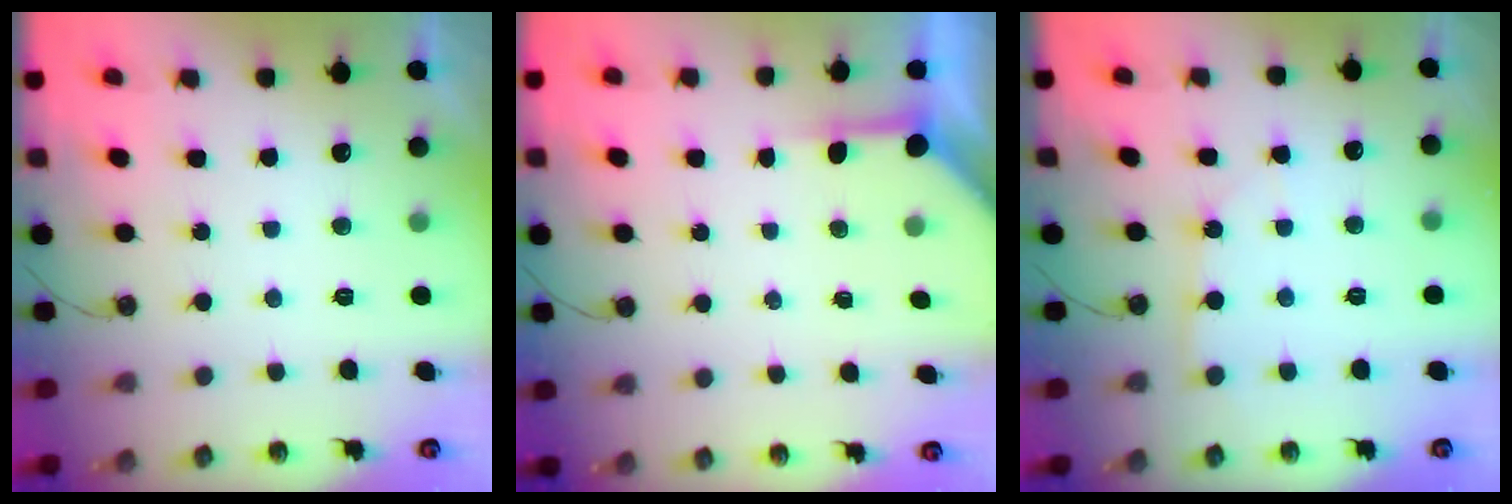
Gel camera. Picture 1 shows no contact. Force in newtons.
{"total": 3.6, "press": 3.6, "slide": 0.3}
{"total": 5.7, "press": 5.7, "slide": 0.5}